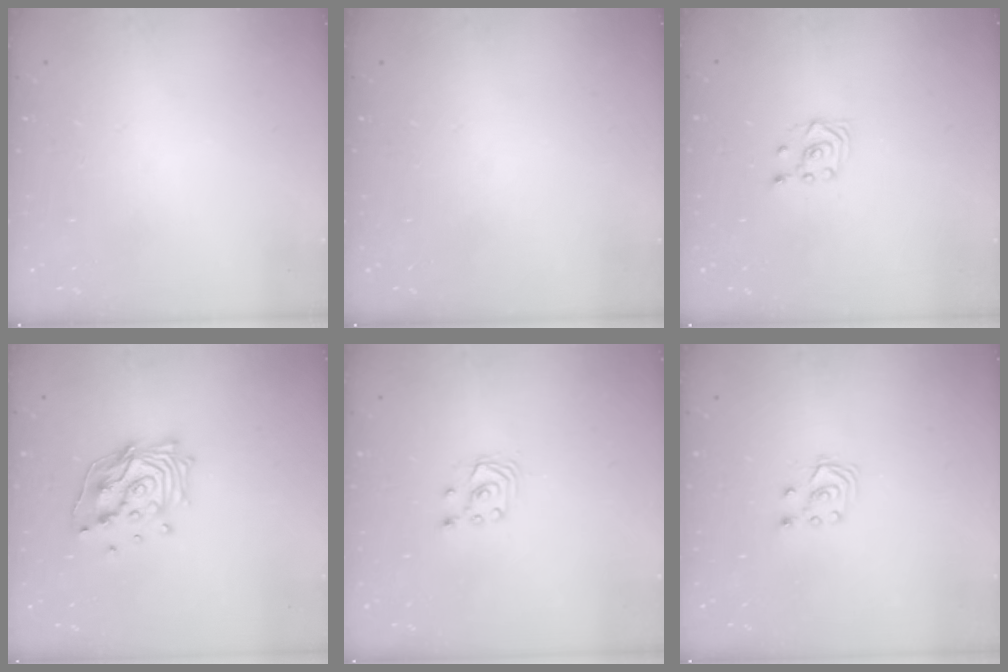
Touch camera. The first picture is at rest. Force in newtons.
{"total": 0.0}
{"total": 3.0, "press": 2.8, "slide": 1.1}
{"total": 15.4, "press": 15.2, "slide": 1.8}
{"total": 2.5, "press": 2.5, "slide": 0.3}
{"total": 2.8, "press": 2.7, "slide": 0.7}